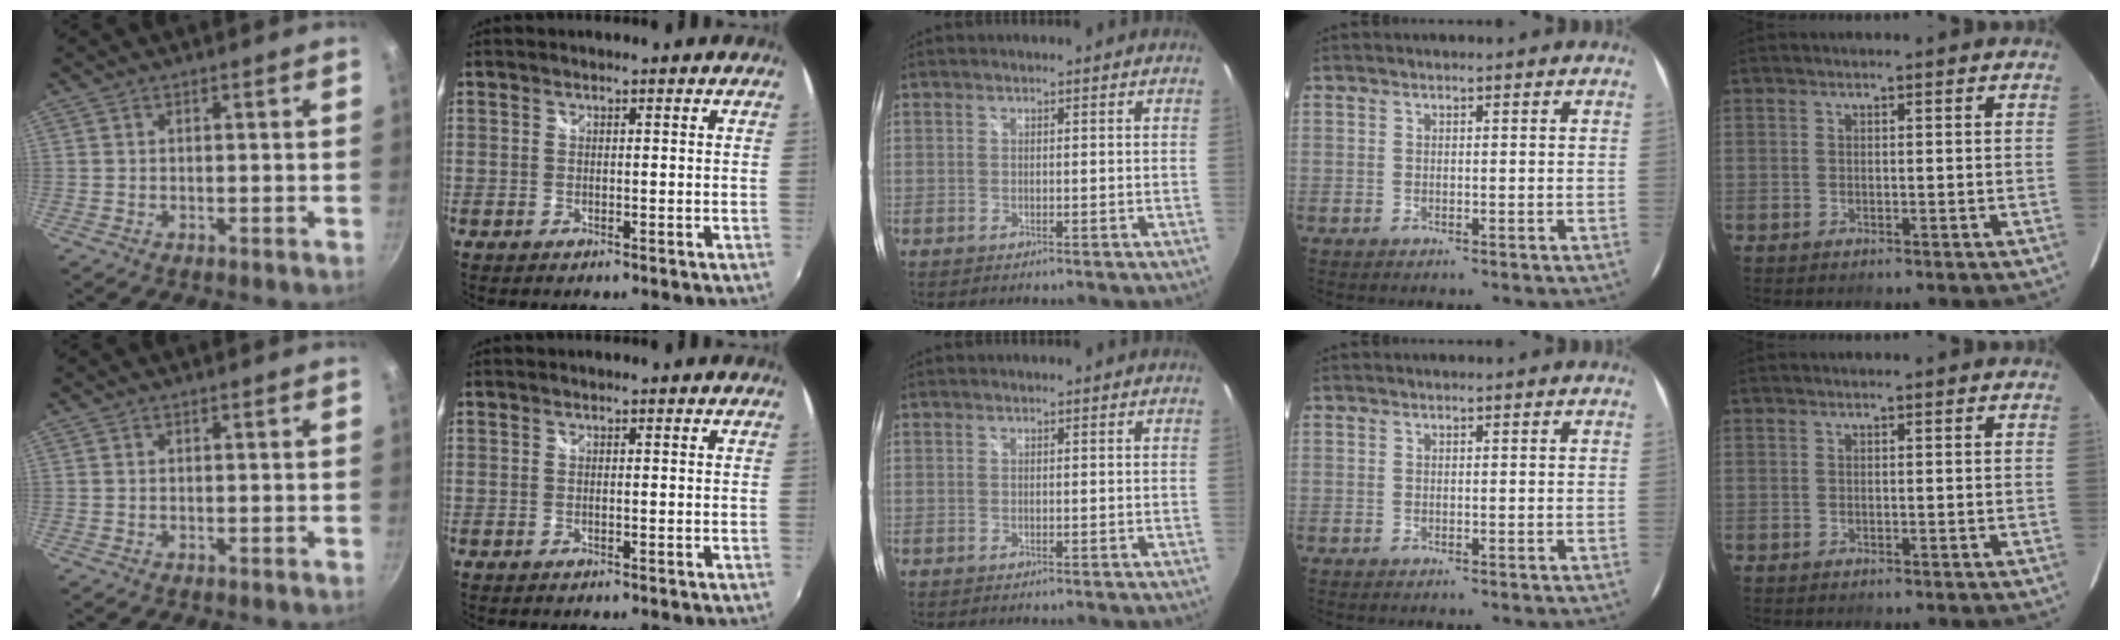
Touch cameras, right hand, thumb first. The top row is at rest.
{}